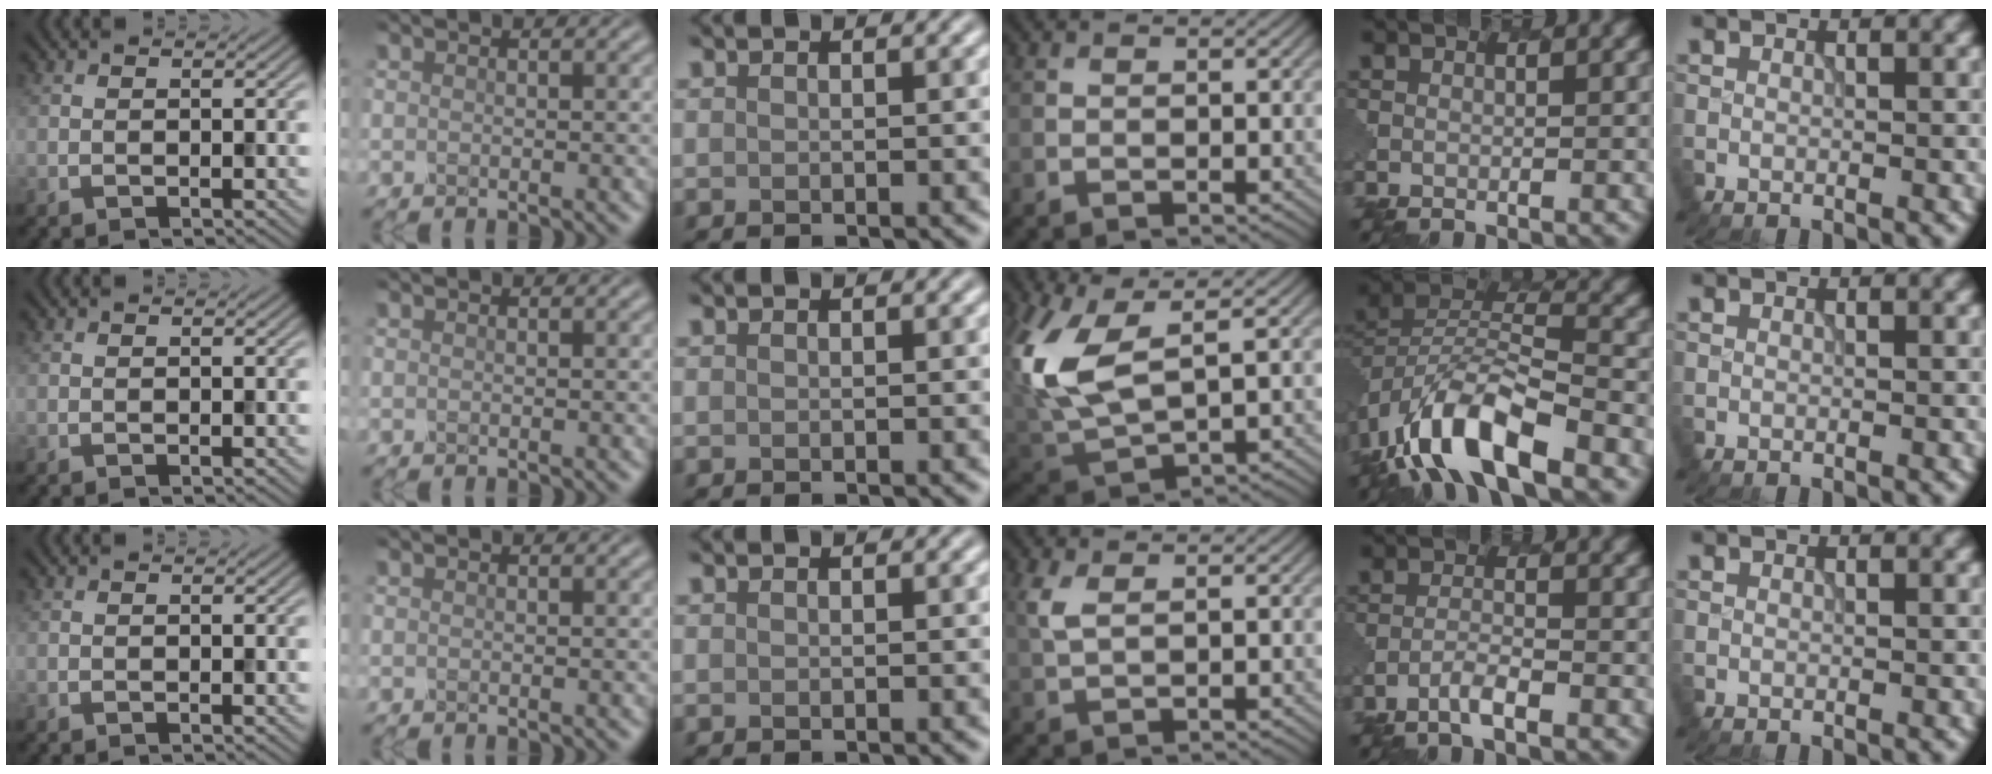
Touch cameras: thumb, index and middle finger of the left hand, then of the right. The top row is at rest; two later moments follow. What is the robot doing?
{"motion": "insert", "object": "pen bag"}